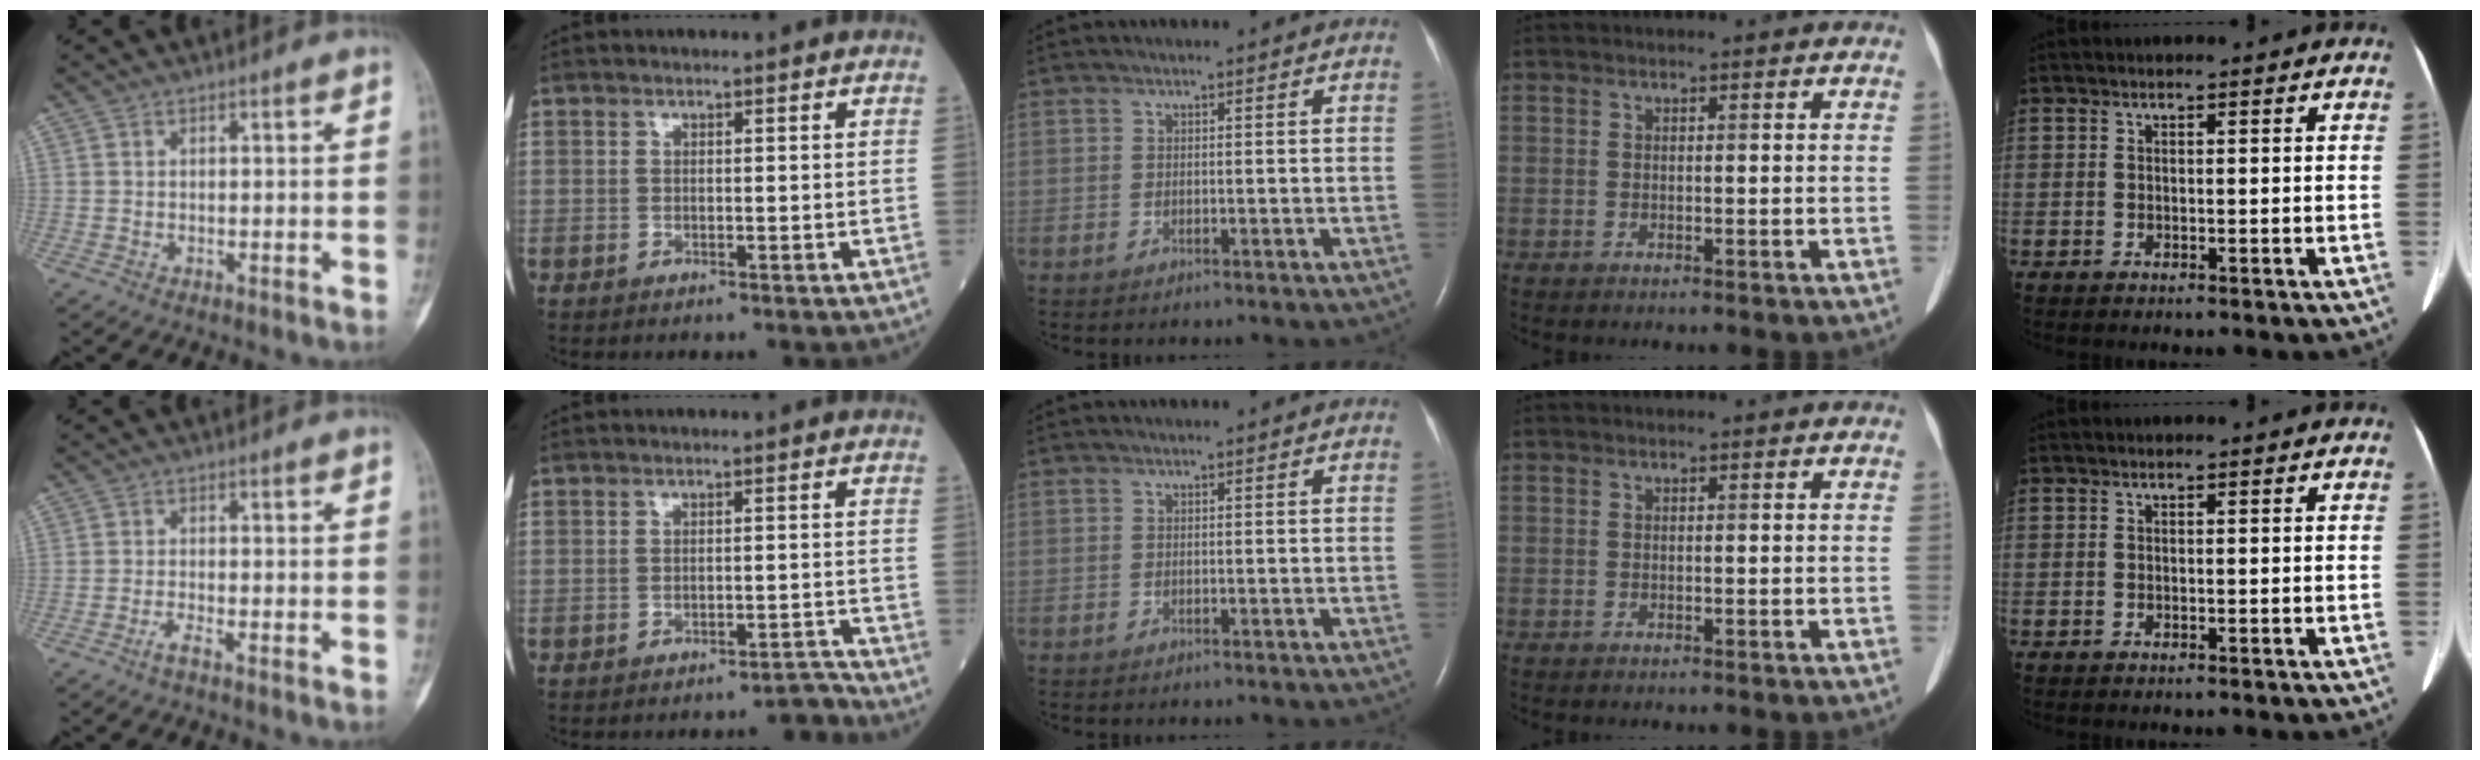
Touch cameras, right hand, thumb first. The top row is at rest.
{"thumb": {"total": 1.6, "force": [-1.2, -0.1, 1.1], "torque": [-0.029, 0.001, -0.027]}, "index": {"total": 2.0, "force": [-2.0, -0.1, 0.0], "torque": [0.014, -0.002, -0.024]}}